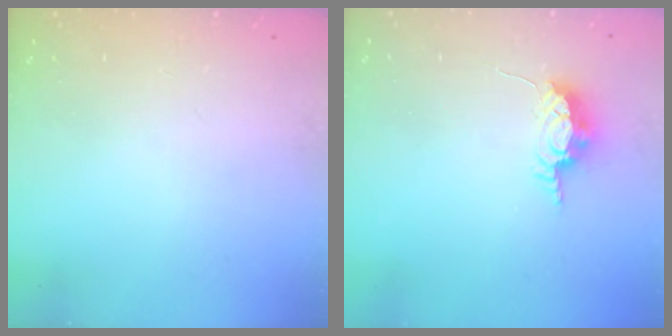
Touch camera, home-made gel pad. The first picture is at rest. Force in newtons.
{"total": 6.6, "press": 6.6, "slide": 0.3}